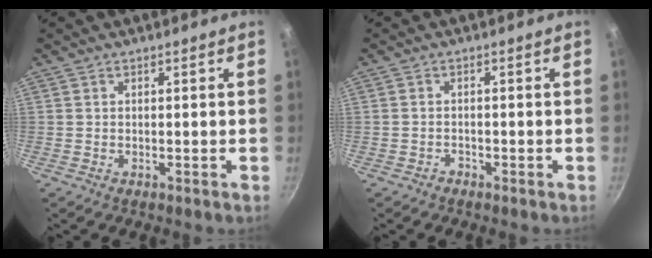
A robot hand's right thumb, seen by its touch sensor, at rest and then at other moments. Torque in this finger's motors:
{"motor_torque": [-0.72, -0.20, -0.50, -0.28, 0.02]}